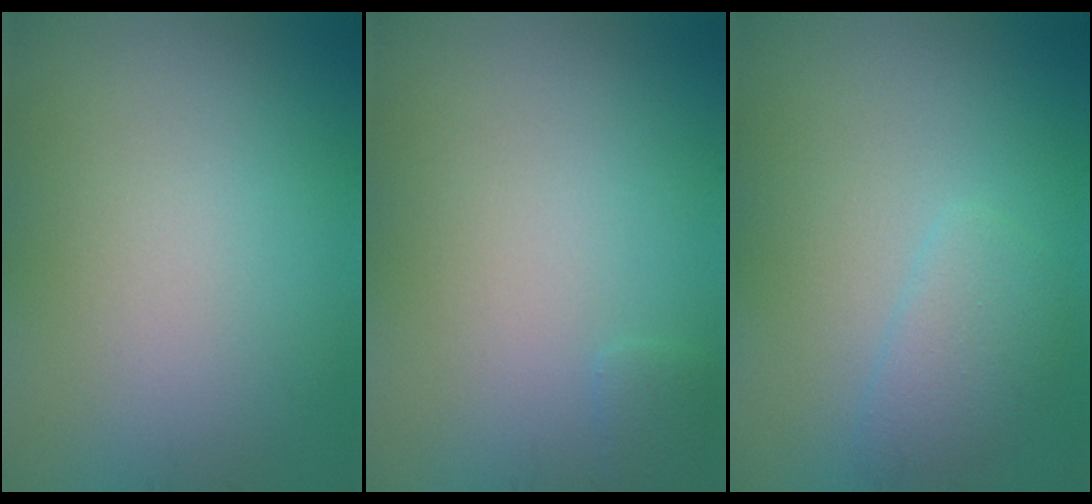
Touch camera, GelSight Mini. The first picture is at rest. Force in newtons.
{"total": 0.7, "press": 0.7, "slide": 0.1}
{"total": 2.2, "press": 2.1, "slide": 0.2}